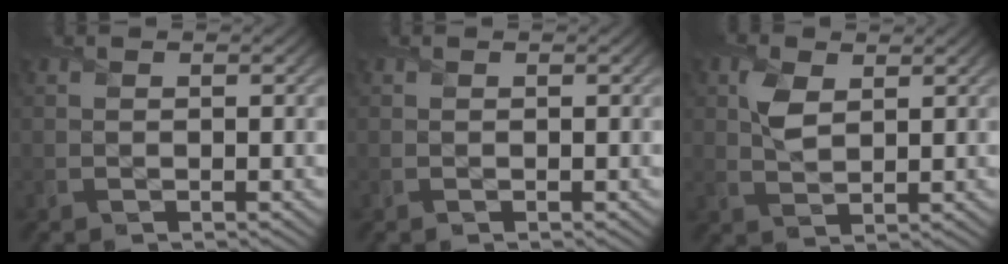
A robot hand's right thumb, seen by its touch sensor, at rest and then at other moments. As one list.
[{"total": 0.0}, {"total": 3.7, "force": [1.4, 2.1, 2.6], "torque": [-0.065, 0.004, 0.027]}]